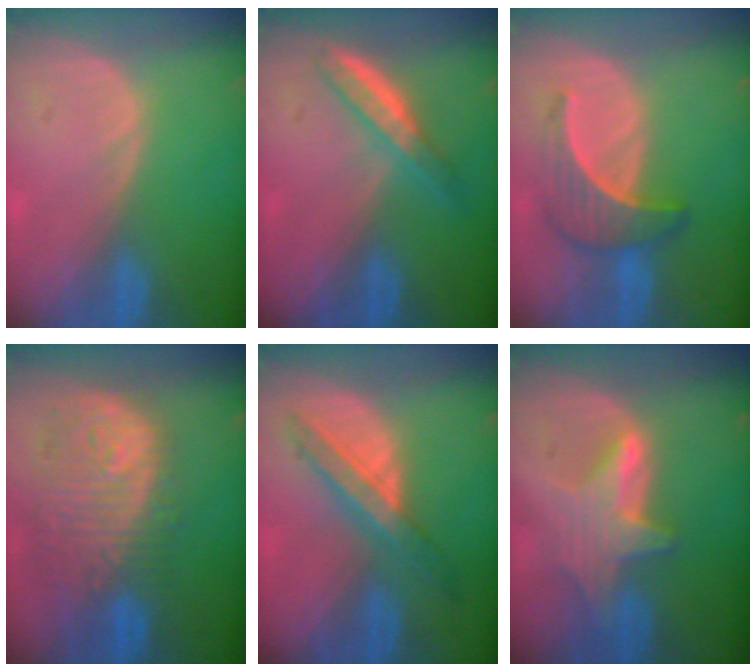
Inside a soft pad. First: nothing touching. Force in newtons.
{"total": 5.1, "press": 4.6, "slide": 2.2}
{"total": 6.3, "press": 6.1, "slide": 1.6}
{"total": 11.9, "press": 10.7, "slide": 5.4}
{"total": 6.3, "press": 6.2, "slide": 1.2}
{"total": 6.9, "press": 6.4, "slide": 2.5}